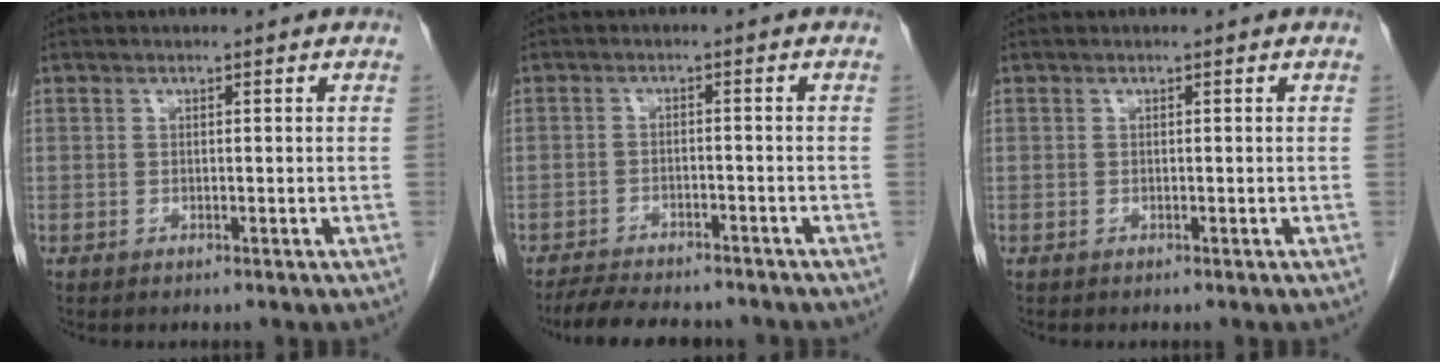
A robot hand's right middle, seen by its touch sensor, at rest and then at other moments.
{"total": 9.3, "force": [-8.3, 2.1, 3.5], "torque": [-0.058, -0.008, -0.123]}
{"total": 0.0}